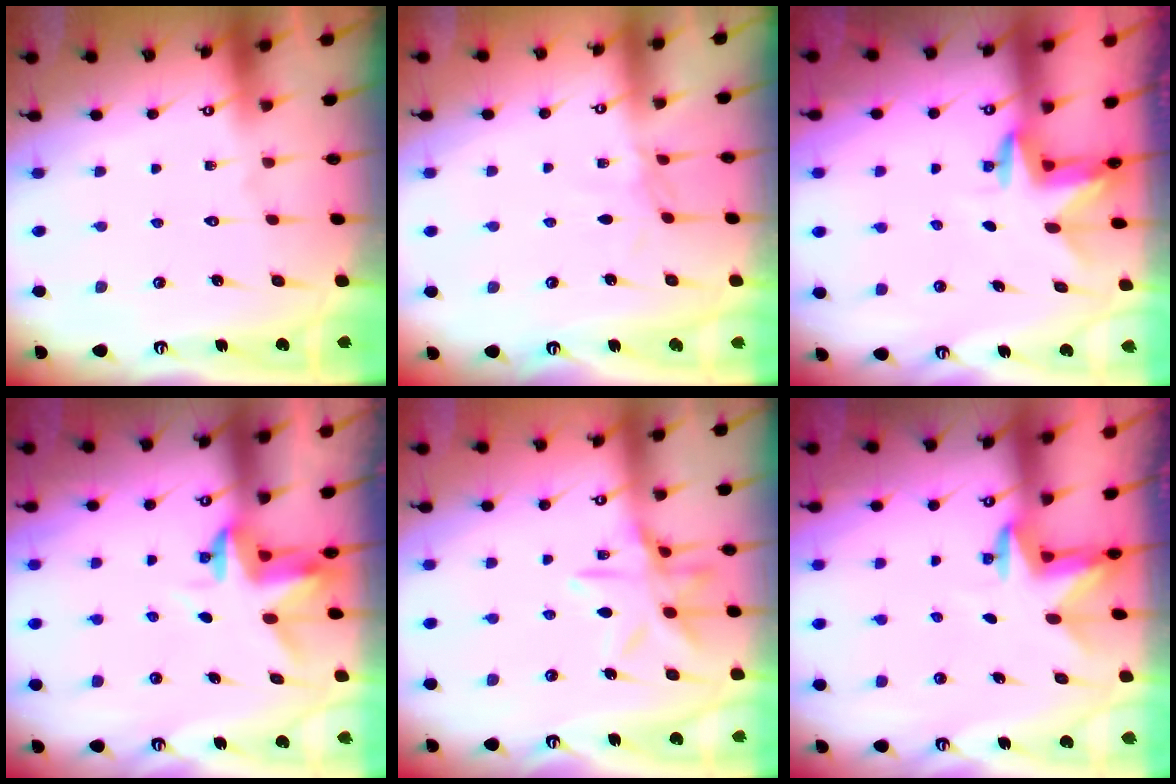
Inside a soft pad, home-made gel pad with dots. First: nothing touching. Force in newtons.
{"total": 2.6, "press": 2.5, "slide": 0.5}
{"total": 2.6, "press": 2.6, "slide": 0.2}
{"total": 3.2, "press": 3.2, "slide": 0.4}
{"total": 11.1, "press": 11.0, "slide": 0.8}
{"total": 3.0, "press": 2.9, "slide": 0.7}